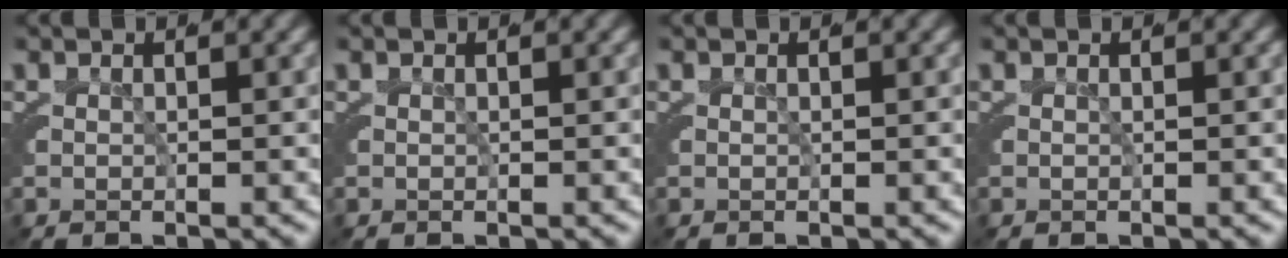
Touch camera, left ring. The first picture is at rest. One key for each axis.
{"total": 0.0}
{"total": 0.0}
{"total": 0.0}